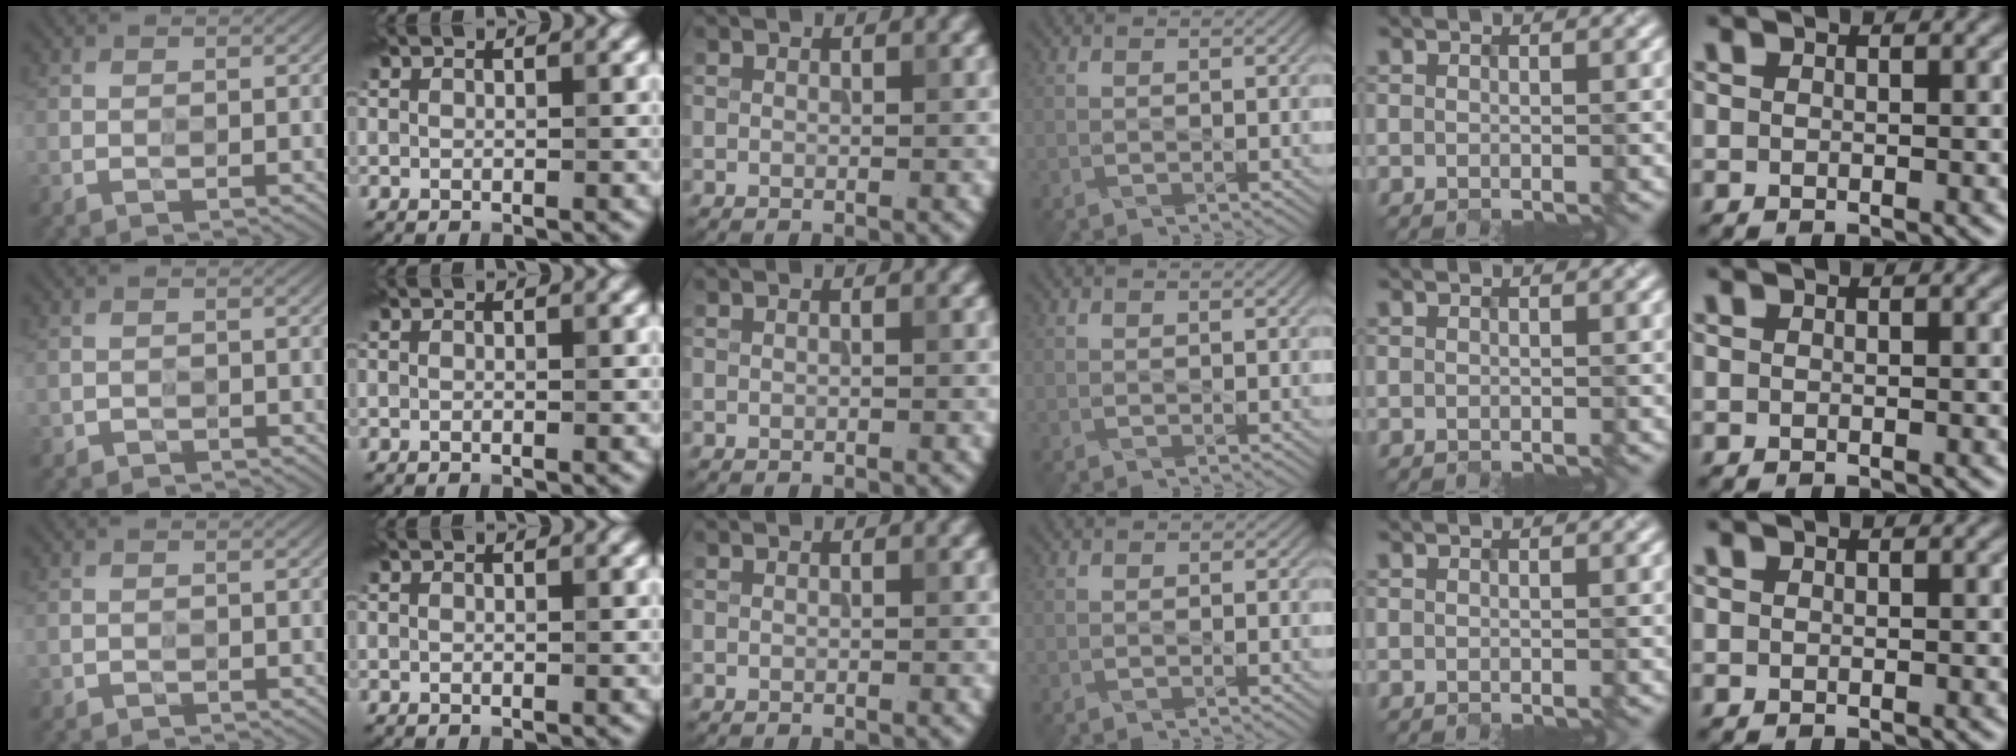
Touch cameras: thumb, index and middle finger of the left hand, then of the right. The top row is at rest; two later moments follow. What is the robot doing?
{"motion": "insert", "object": "connector and pipe"}